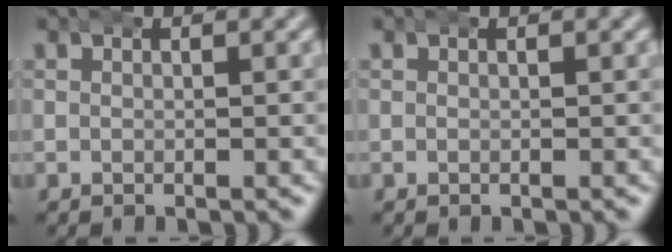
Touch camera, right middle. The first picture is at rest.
{"total": 0.0}